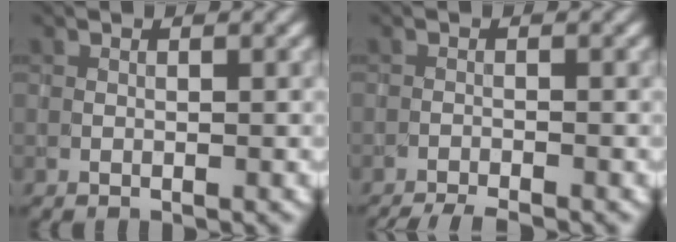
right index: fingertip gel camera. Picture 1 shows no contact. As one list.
[{"total": 3.8, "force": [-3.6, 0.4, 1.2], "torque": [-0.019, -0.007, -0.058]}]